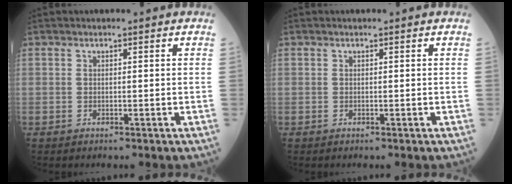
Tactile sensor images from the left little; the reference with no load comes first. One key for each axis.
{"total": 0.0}